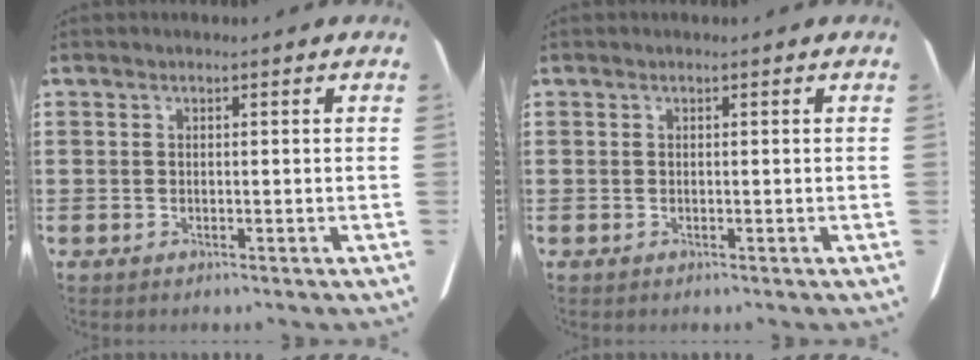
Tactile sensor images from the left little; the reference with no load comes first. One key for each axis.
{"total": 0.0}